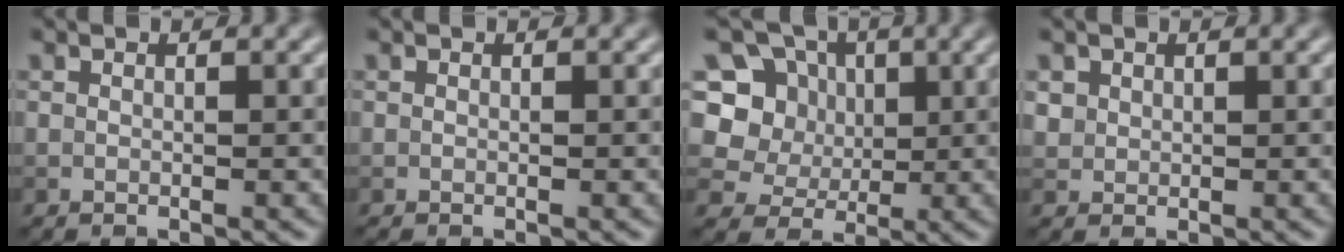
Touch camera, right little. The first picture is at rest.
{"total": 0.0}
{"total": 8.6, "force": [3.0, 7.4, 3.3], "torque": [-0.071, 0.019, 0.038]}
{"total": 0.9, "force": [0.3, 0.9, 0.1], "torque": [0.003, -0.004, 0.008]}